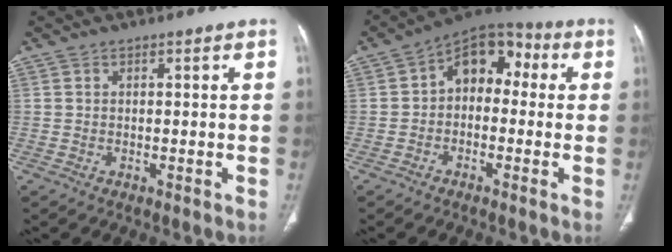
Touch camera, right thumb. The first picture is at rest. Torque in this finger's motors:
{"motor_torque": [0.65, 2.07, 1.12, -0.39, 0.01]}